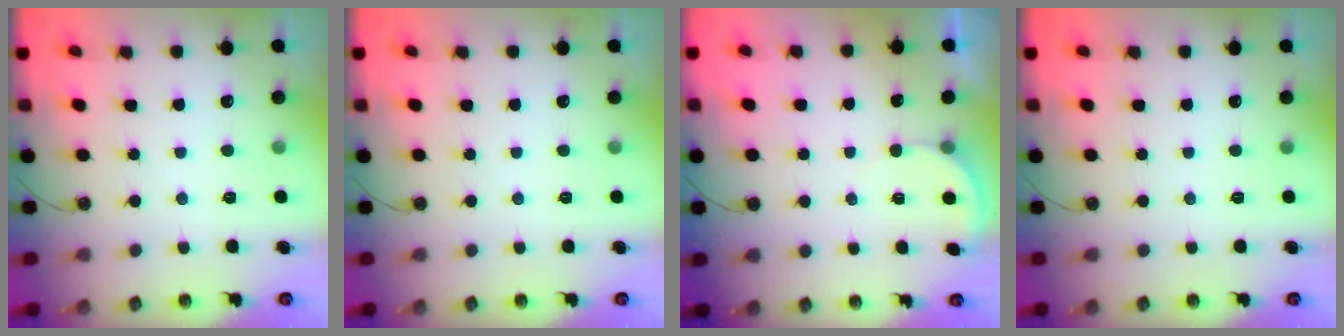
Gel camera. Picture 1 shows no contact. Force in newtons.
{"total": 0.0}
{"total": 2.2, "press": 2.2, "slide": 0.2}
{"total": 0.0}